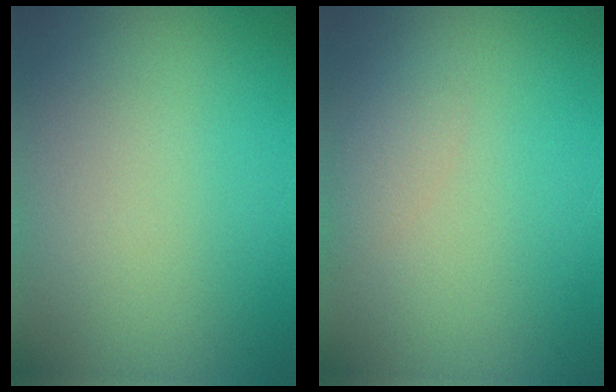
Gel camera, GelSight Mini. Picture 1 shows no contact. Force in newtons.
{"total": 1.4, "press": 1.4, "slide": 0.1}